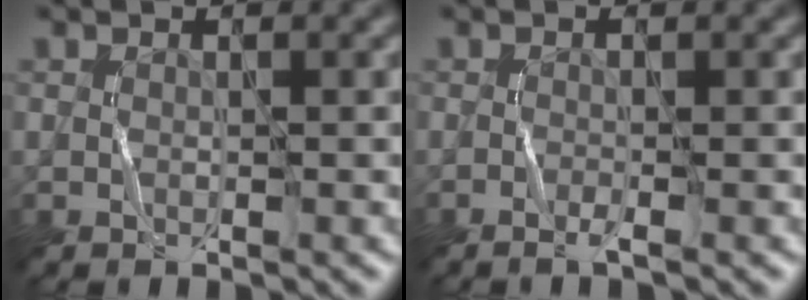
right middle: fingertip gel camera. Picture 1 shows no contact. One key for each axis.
{"total": 0.8, "fx": -0.7, "fy": -0.1, "fz": 0.4, "tx": -0.009, "ty": -0.002, "tz": -0.014}